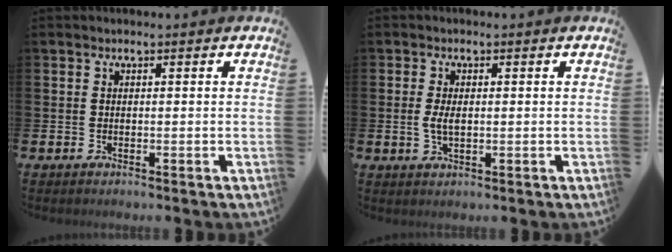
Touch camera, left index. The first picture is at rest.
{"total": 2.6, "force": [0.0, 1.3, 2.3], "torque": [-0.039, 0.003, -0.002]}